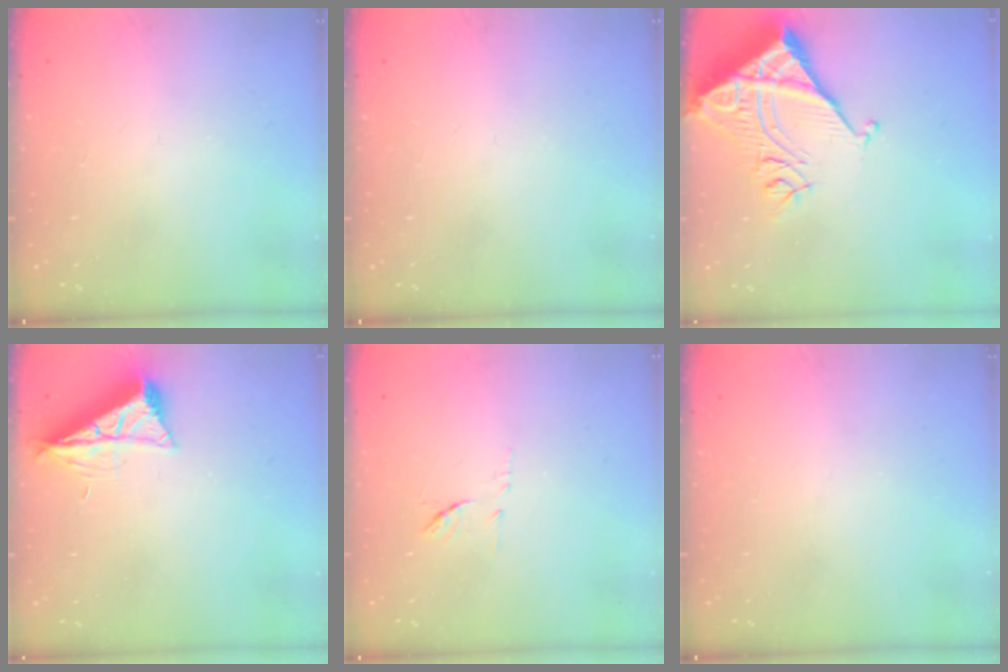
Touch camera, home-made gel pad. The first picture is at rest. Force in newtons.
{"total": 0.0}
{"total": 9.6, "press": 9.5, "slide": 1.1}
{"total": 7.7, "press": 7.6, "slide": 0.8}
{"total": 6.4, "press": 6.3, "slide": 0.8}
{"total": 0.0}